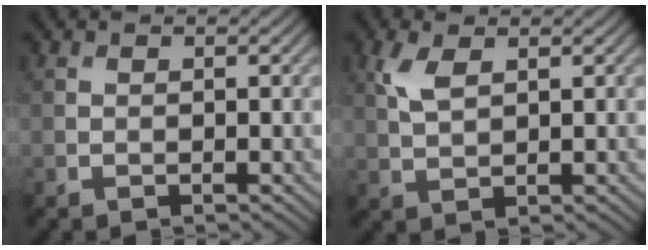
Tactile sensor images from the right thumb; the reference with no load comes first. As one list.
[{"total": 3.4, "force": [1.6, 1.6, 2.6], "torque": [-0.068, 0.004, 0.035]}]